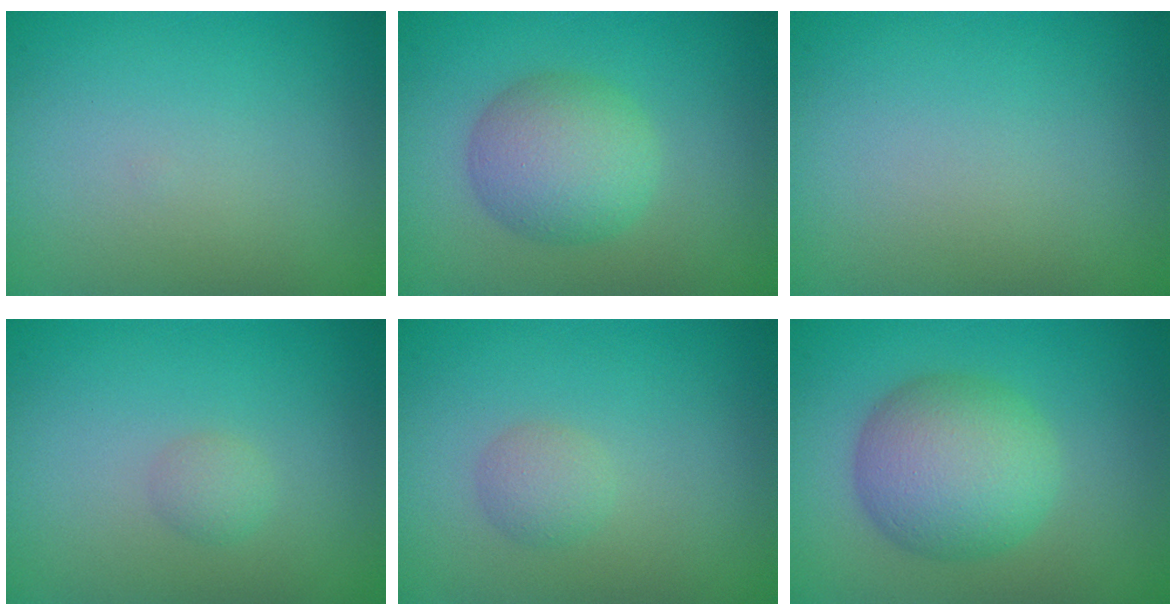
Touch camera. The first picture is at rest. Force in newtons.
{"total": 4.8, "press": 4.8, "slide": 0.1}
{"total": 0.0}
{"total": 1.0, "press": 1.0, "slide": 0.0}
{"total": 1.5, "press": 1.4, "slide": 0.1}
{"total": 6.3, "press": 6.3, "slide": 0.1}